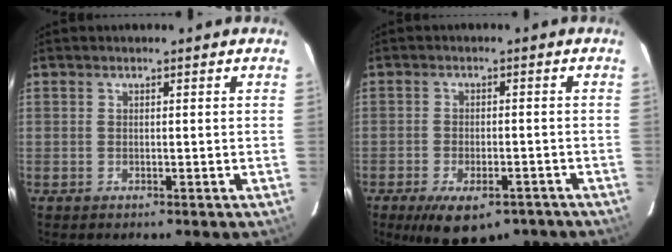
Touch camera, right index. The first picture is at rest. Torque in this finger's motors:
{"motor_torque": [1.00, -0.99, 0.45, 0.06]}